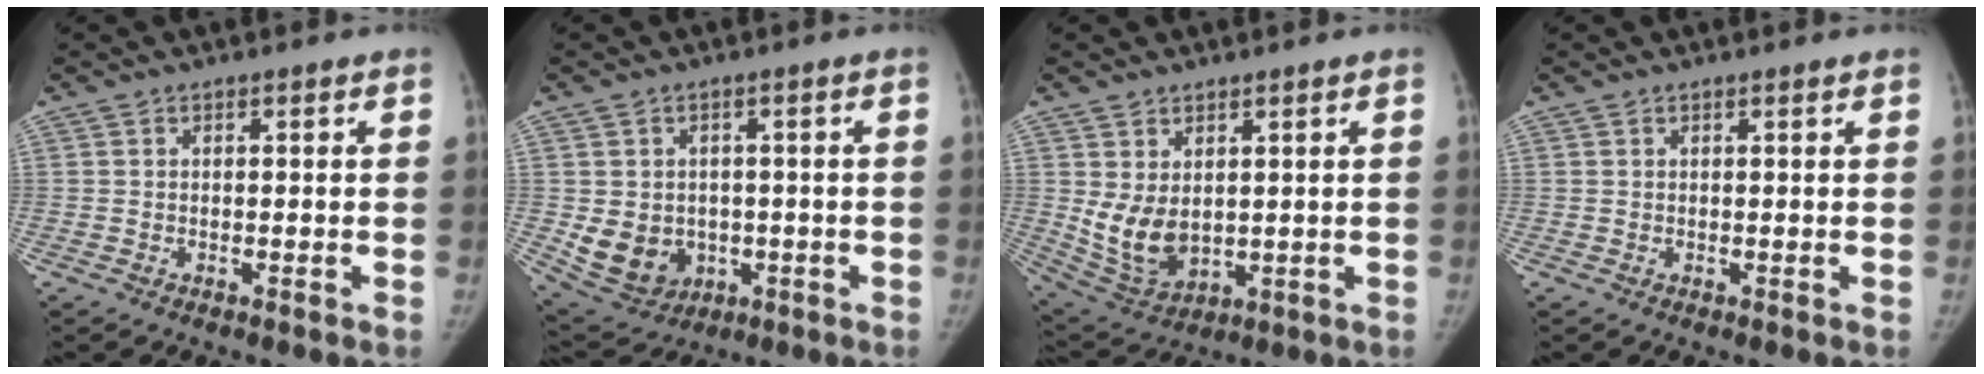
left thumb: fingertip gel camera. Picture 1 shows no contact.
{"total": 9.6, "force": [-1.3, 8.1, 4.8], "torque": [-0.063, 0.003, 0.004]}
{"total": 8.6, "force": [1.4, 5.6, 6.3], "torque": [-0.105, -0.021, 0.050]}
{"total": 0.5, "force": [0.5, -0.1, 0.3], "torque": [-0.010, -0.001, 0.011]}